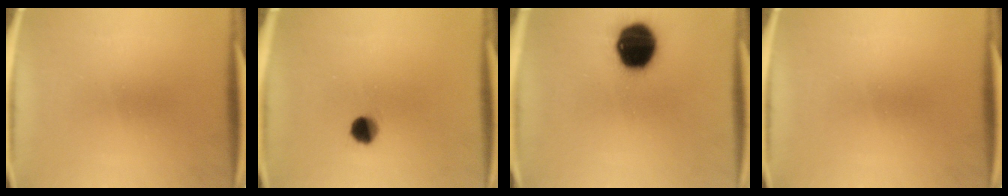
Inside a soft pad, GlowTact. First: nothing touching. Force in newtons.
{"total": 4.5}
{"total": 17.4}
{"total": 0.0}